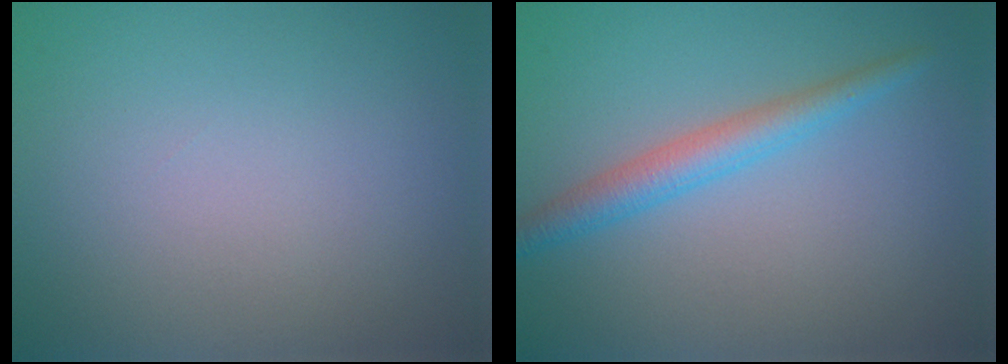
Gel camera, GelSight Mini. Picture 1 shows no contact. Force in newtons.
{"total": 2.7, "press": 2.7, "slide": 0.1}